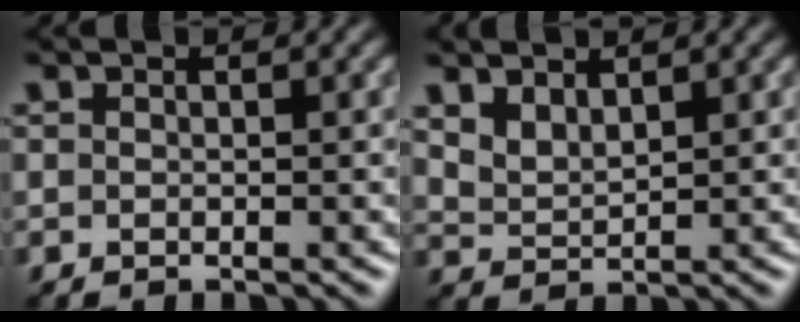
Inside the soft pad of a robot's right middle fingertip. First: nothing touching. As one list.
[{"total": 2.3, "force": [1.9, 1.0, 1.0], "torque": [-0.027, 0.000, 0.042]}]